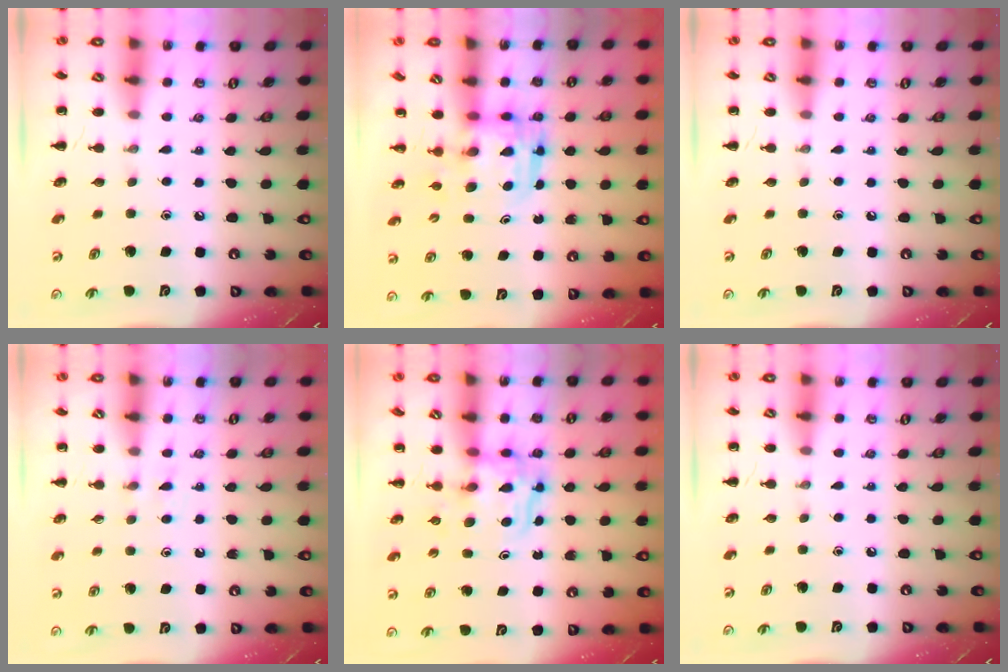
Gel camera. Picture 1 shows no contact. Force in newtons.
{"total": 3.3, "press": 3.3, "slide": 0.3}
{"total": 0.0}
{"total": 2.9, "press": 2.7, "slide": 1.2}
{"total": 3.5, "press": 3.5, "slide": 0.2}
{"total": 0.0}